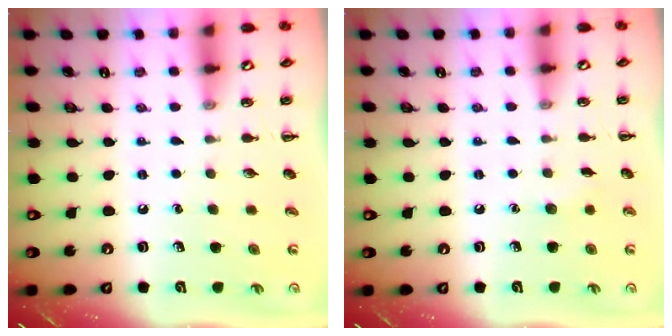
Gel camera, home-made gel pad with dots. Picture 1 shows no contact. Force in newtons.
{"total": 3.9, "press": 3.7, "slide": 1.1}